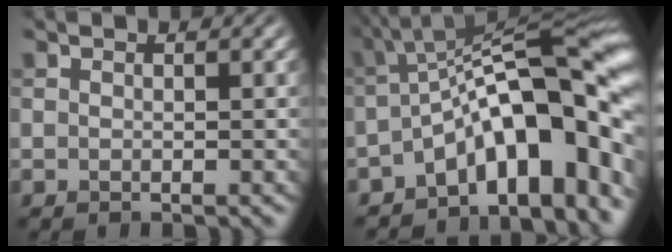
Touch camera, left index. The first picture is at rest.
{"total": 14.7, "force": [-4.1, 5.3, 13.1], "torque": [-0.157, 0.024, -0.071]}